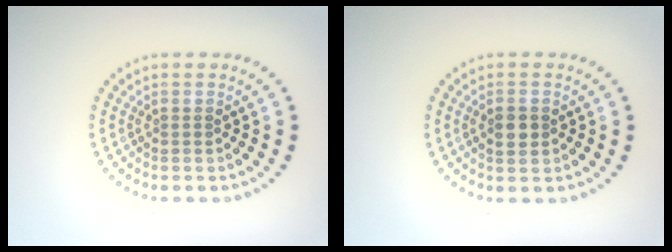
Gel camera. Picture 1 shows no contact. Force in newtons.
{"total": 1.9, "press": 1.9, "slide": 0.1}